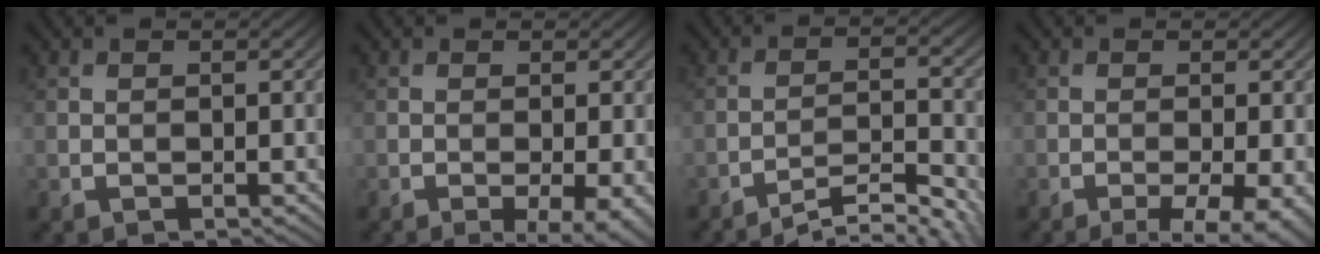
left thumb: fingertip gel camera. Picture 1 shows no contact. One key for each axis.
{"total": 4.7, "fx": -1.2, "fy": 1.6, "fz": 4.3, "tx": -0.064, "ty": 0.003, "tz": -0.018}
{"total": 5.0, "fx": -4.3, "fy": 0.0, "fz": 2.5, "tx": -0.044, "ty": 0.004, "tz": -0.066}
{"total": 6.3, "fx": -2.4, "fy": 1.9, "fz": 5.5, "tx": -0.089, "ty": 0.005, "tz": -0.031}